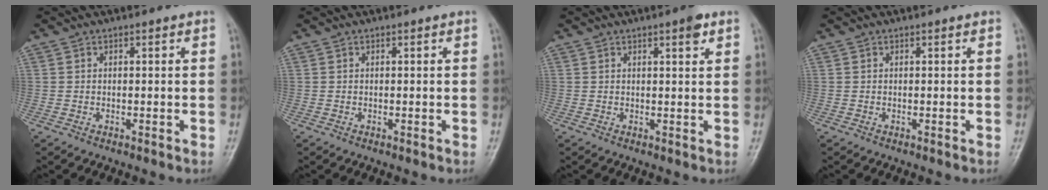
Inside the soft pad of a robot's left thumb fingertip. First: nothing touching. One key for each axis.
{"total": 0.0}
{"total": 2.6, "fx": 1.5, "fy": 0.6, "fz": 2.0, "tx": -0.026, "ty": -0.006, "tz": 0.019}
{"total": 0.0}